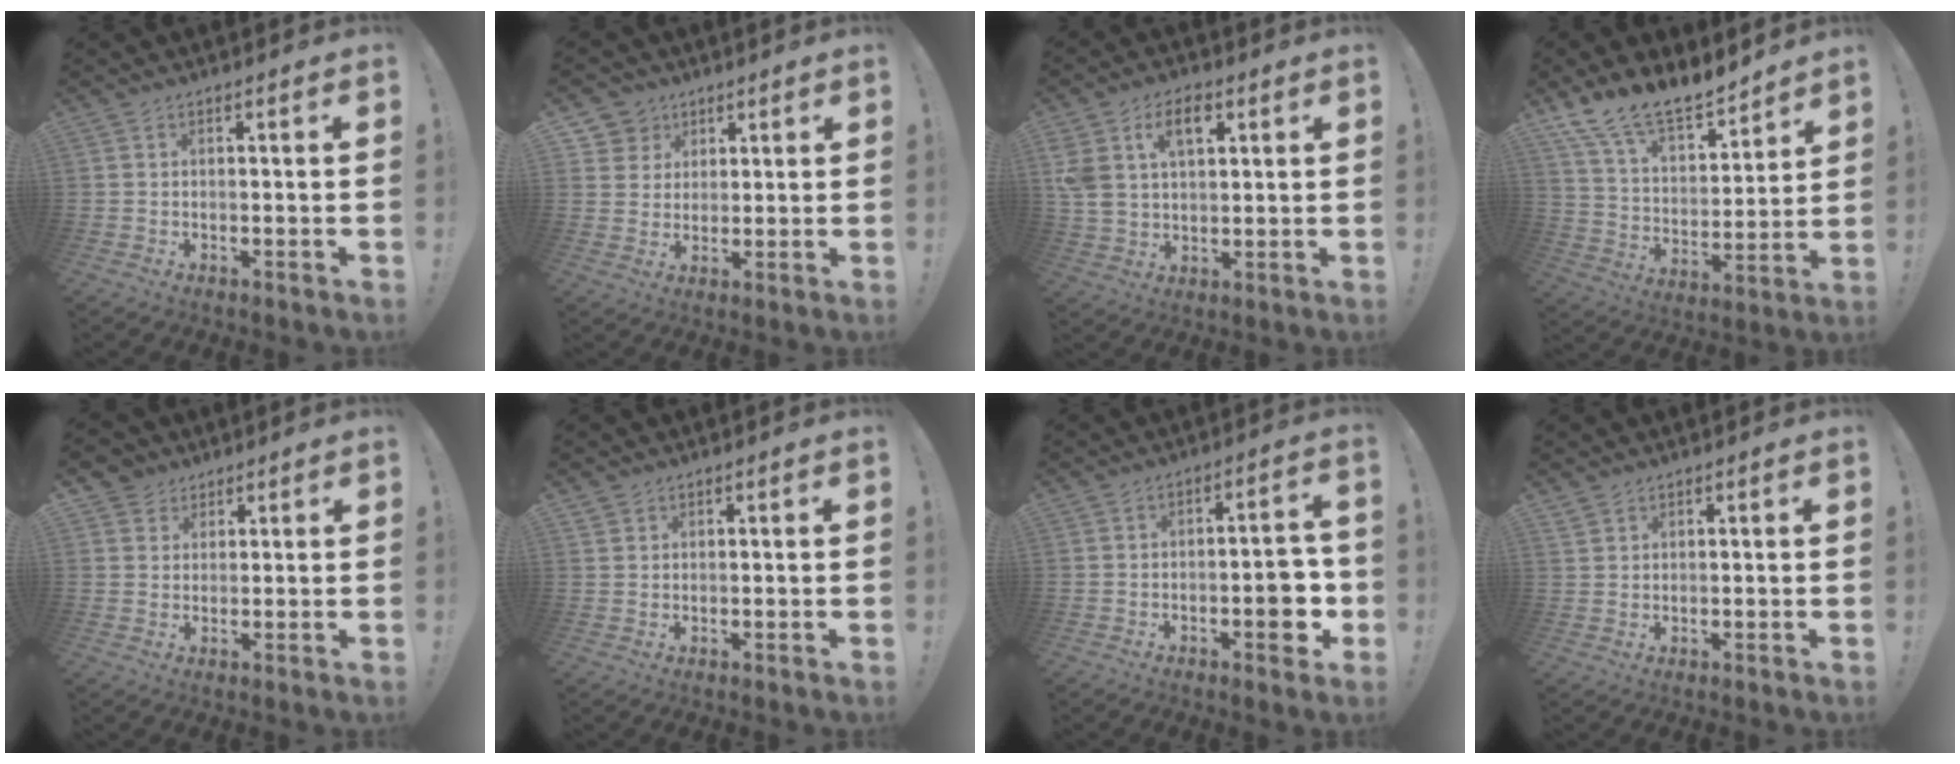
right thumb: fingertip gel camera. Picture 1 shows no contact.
{"total": 6.5, "force": [3.2, 5.6, 0.5], "torque": [-0.003, -0.028, 0.064]}
{"total": 10.7, "force": [4.8, 6.8, 6.7], "torque": [-0.134, -0.005, 0.086]}
{"total": 14.1, "force": [12.4, 4.6, 5.1], "torque": [-0.109, -0.095, 0.228]}
{"total": 4.4, "force": [2.7, 3.5, 0.2], "torque": [-0.006, -0.014, 0.053]}
{"total": 1.8, "force": [1.4, 1.2, 0.1], "torque": [0.004, -0.009, 0.024]}
{"total": 10.2, "force": [-2.6, 4.3, 8.8], "torque": [-0.093, 0.007, -0.040]}
{"total": 2.8, "force": [2.2, 1.6, 0.5], "torque": [0.001, -0.017, 0.039]}